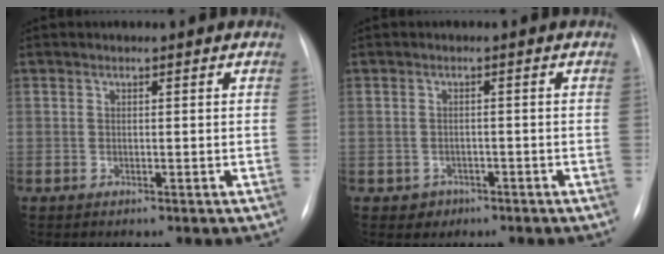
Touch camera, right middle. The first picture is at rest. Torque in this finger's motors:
{"motor_torque": [0.24, -0.31, 0.02, 0.00]}